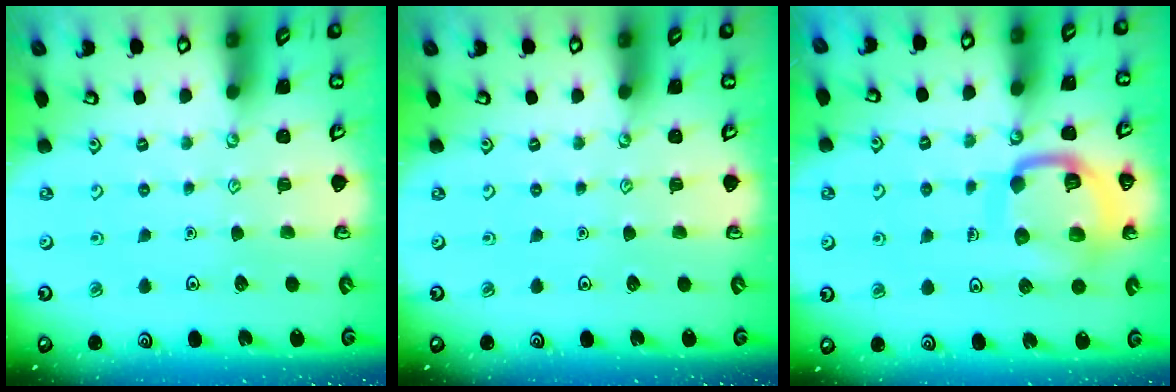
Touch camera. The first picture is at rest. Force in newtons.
{"total": 0.0}
{"total": 14.1, "press": 14.0, "slide": 1.4}